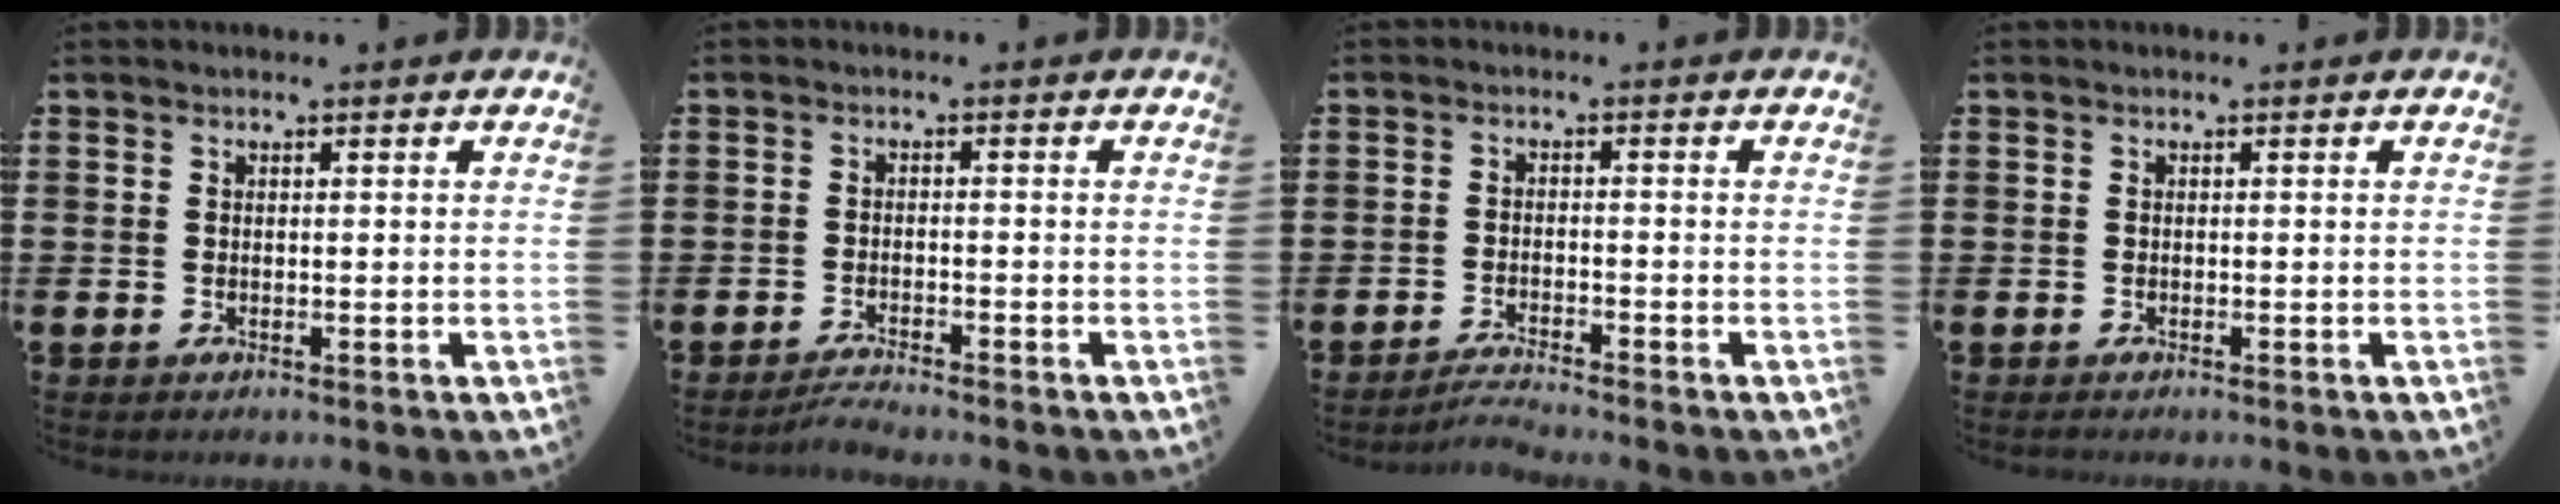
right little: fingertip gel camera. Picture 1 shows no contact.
{"total": 1.7, "force": [-1.6, -0.1, 0.4], "torque": [-0.009, 0.004, -0.032]}
{"total": 1.9, "force": [-1.9, -0.2, 0.3], "torque": [-0.008, 0.003, -0.038]}
{"total": 0.0}